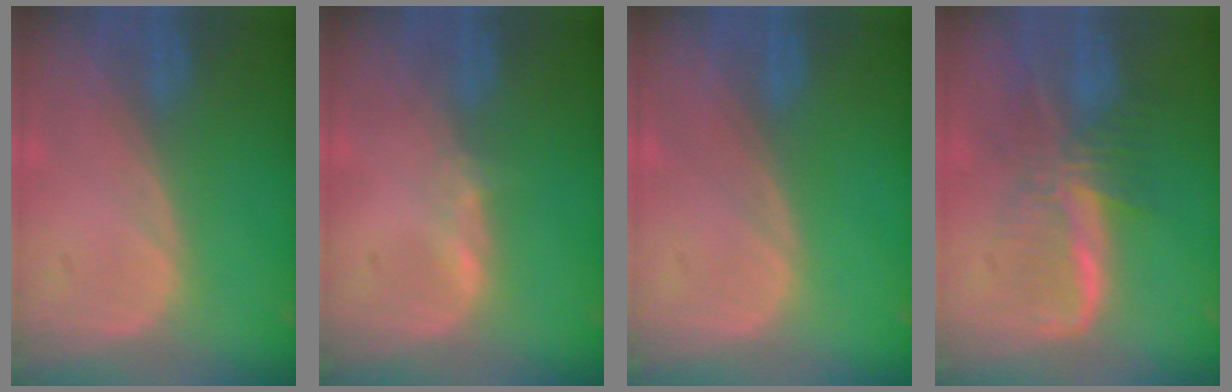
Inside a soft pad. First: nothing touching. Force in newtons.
{"total": 1.1, "press": 1.1, "slide": 0.3}
{"total": 0.0}
{"total": 7.9, "press": 6.9, "slide": 3.9}